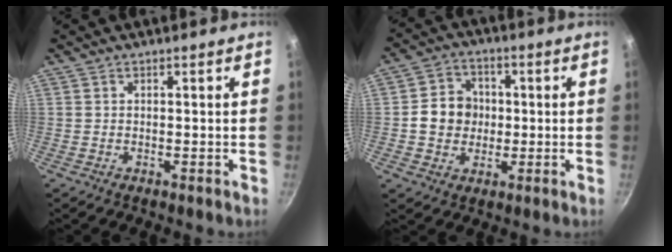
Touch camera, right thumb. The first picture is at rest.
{"total": 8.5, "force": [0.0, 7.6, 3.9], "torque": [-0.035, 0.012, -0.010]}